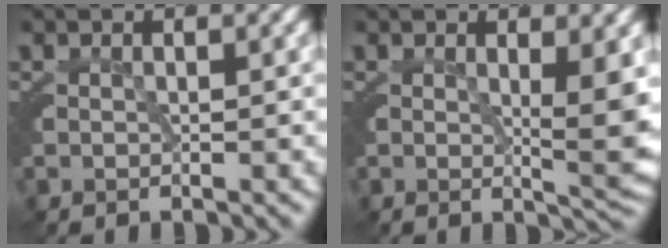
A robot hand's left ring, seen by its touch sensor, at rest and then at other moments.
{"total": 3.7, "force": [0.6, 0.5, 3.6], "torque": [-0.040, -0.016, 0.012]}